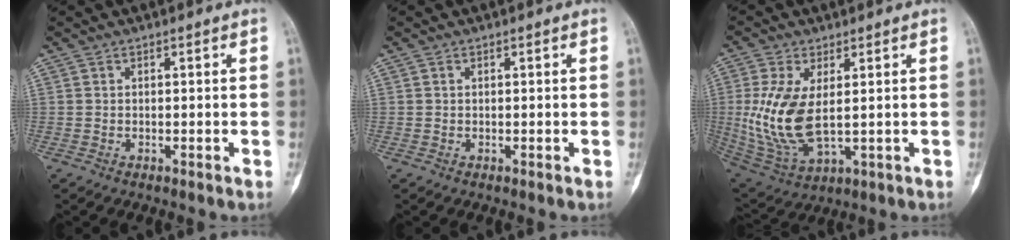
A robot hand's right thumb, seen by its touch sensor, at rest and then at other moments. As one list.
[{"total": 0.0}, {"total": 13.4, "force": [0.8, 6.6, 11.6], "torque": [-0.244, -0.013, 0.034]}]